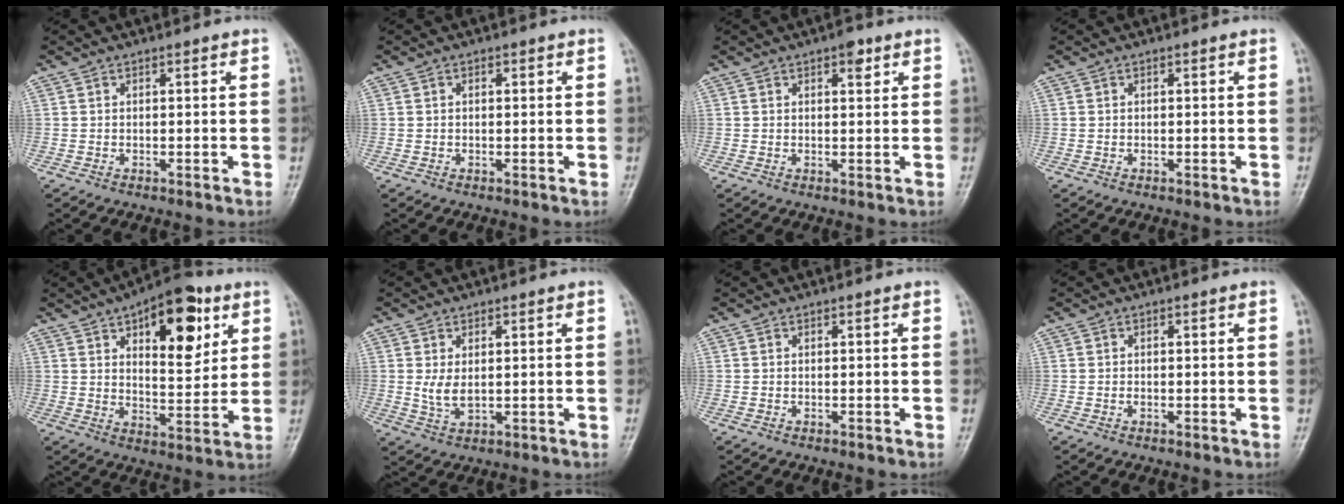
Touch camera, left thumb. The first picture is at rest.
{"total": 0.7, "force": [0.1, 0.4, 0.5], "torque": [-0.008, 0.000, 0.002]}
{"total": 2.6, "force": [1.4, 1.2, 1.8], "torque": [-0.017, -0.004, 0.018]}
{"total": 0.0}
{"total": 16.3, "force": [7.3, 7.7, 12.4], "torque": [-0.130, -0.026, 0.105]}
{"total": 3.8, "force": [0.5, 2.1, 3.2], "torque": [-0.061, -0.006, 0.018]}
{"total": 0.0}
{"total": 0.5, "force": [-0.2, 0.3, 0.4], "torque": [-0.008, 0.002, -0.004]}